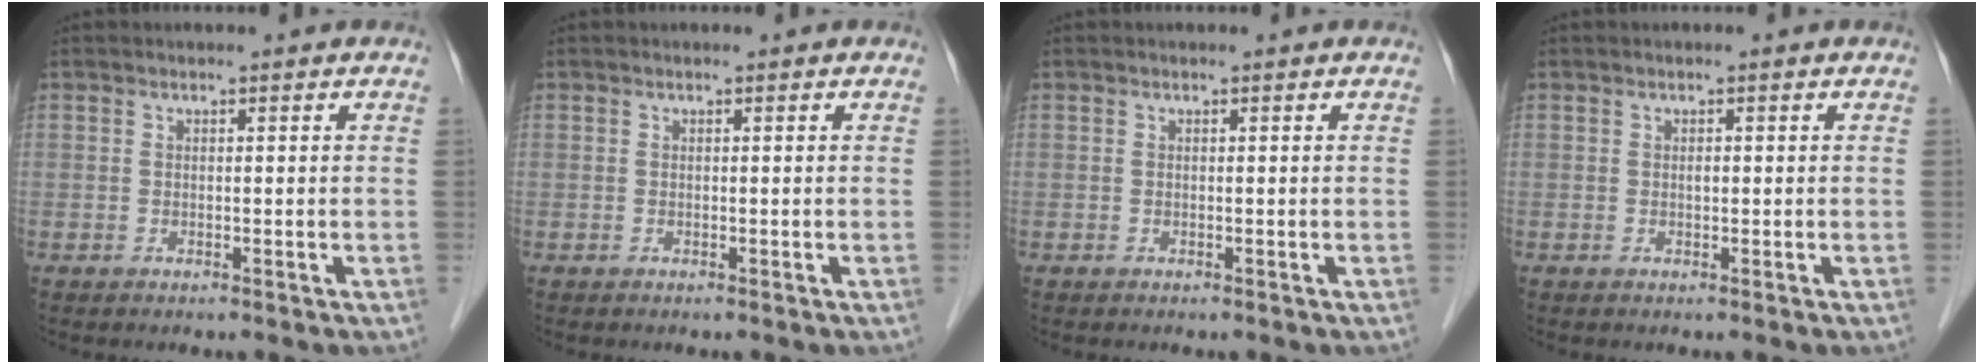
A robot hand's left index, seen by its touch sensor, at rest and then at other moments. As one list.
[{"total": 0.0}, {"total": 0.0}, {"total": 0.5, "force": [-0.2, 0.2, 0.4], "torque": [-0.009, -0.003, -0.003]}]